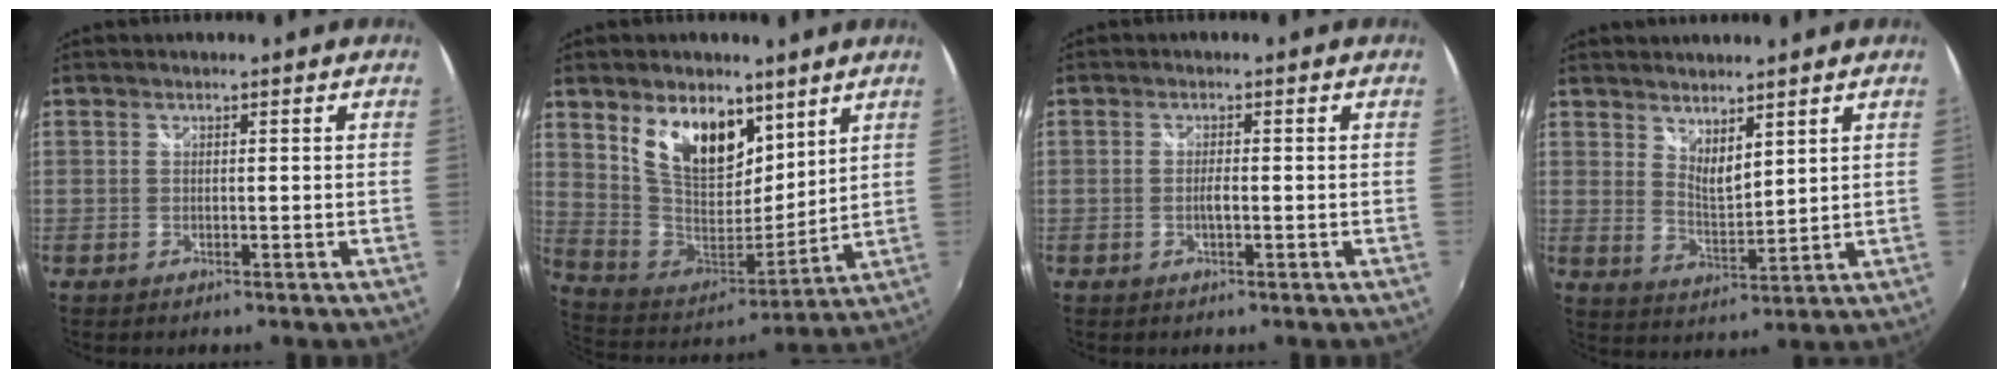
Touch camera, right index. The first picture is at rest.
{"total": 16.6, "force": [8.7, 9.3, 10.6], "torque": [-0.202, 0.004, 0.173]}
{"total": 1.3, "force": [-0.4, 0.2, 1.2], "torque": [-0.022, -0.002, -0.008]}
{"total": 5.5, "force": [4.4, 1.5, 2.9], "torque": [-0.045, -0.009, 0.078]}